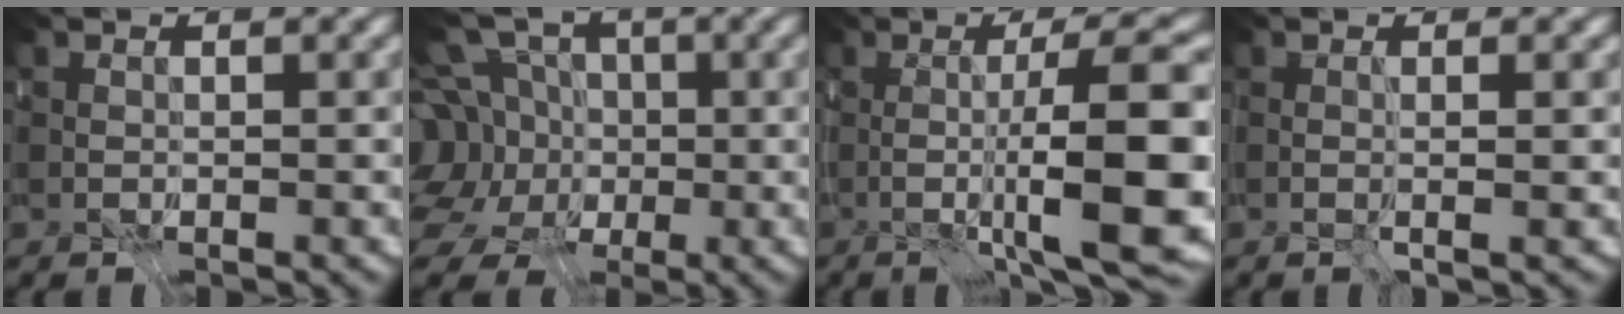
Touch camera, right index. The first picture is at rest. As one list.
[{"total": 12.0, "force": [-0.1, 10.2, 6.3], "torque": [-0.169, 0.009, -0.016]}, {"total": 9.2, "force": [-2.8, -1.0, 8.7], "torque": [-0.113, -0.018, -0.035]}, {"total": 1.3, "force": [-0.5, -1.1, 0.4], "torque": [0.018, -0.013, -0.006]}]